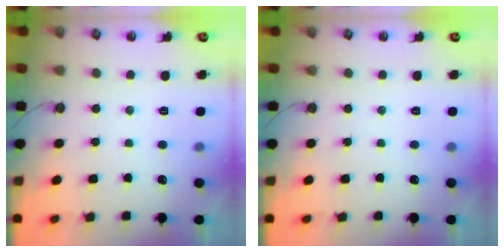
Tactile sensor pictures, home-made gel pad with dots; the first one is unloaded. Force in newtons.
{"total": 0.0}